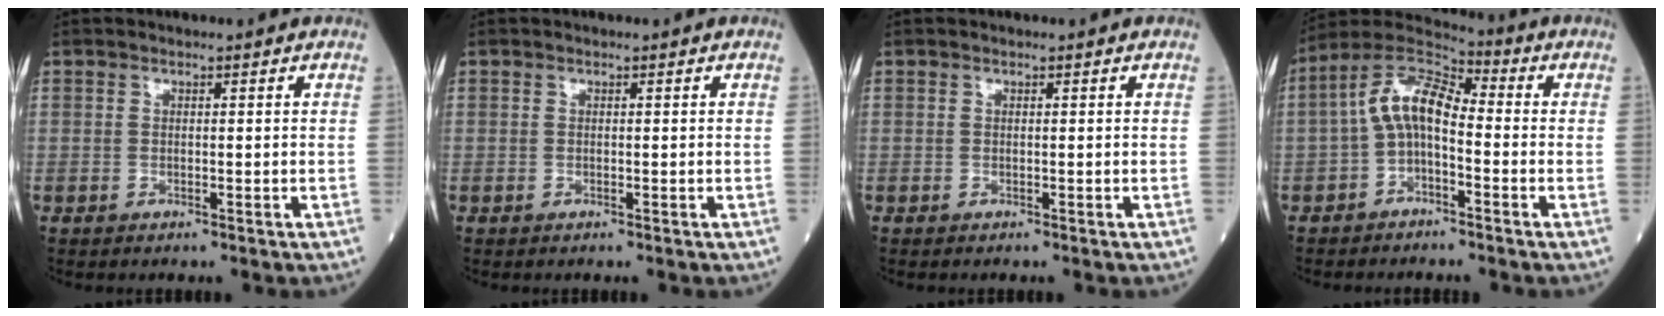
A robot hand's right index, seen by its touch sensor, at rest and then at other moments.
{"total": 0.0}
{"total": 0.0}
{"total": 8.5, "force": [-1.0, 3.6, 7.6], "torque": [-0.153, 0.032, -0.025]}